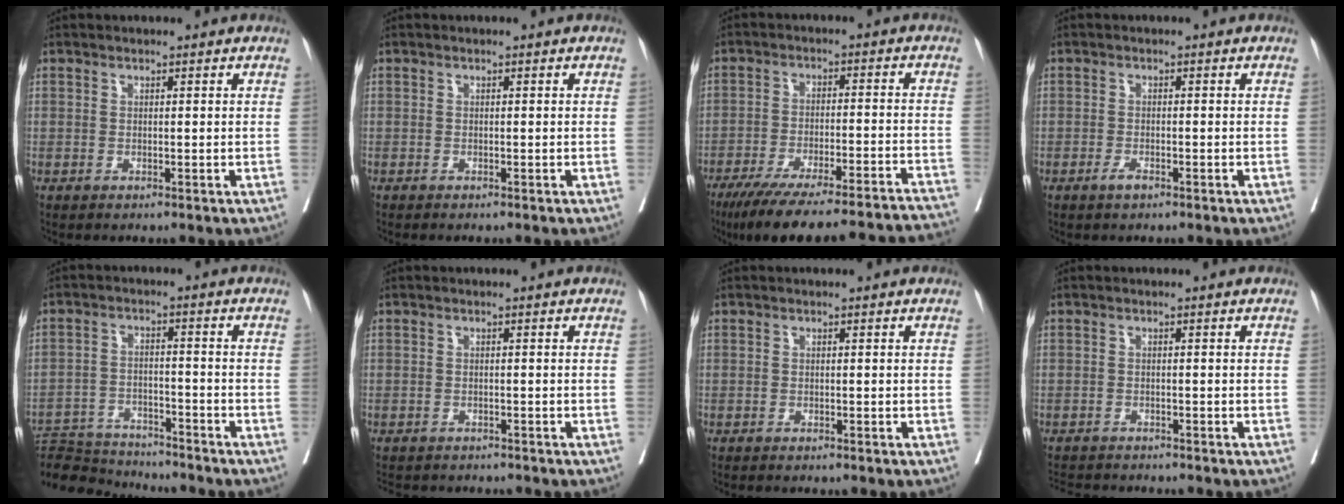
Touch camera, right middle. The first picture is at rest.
{"total": 0.8, "force": [-0.7, 0.1, 0.3], "torque": [-0.007, -0.002, -0.010]}
{"total": 26.8, "force": [-24.1, 1.7, 11.6], "torque": [-0.120, -0.035, -0.322]}
{"total": 1.4, "force": [-1.0, 0.4, 1.0], "torque": [-0.020, 0.000, -0.016]}
{"total": 11.9, "force": [-11.5, 1.5, 2.6], "torque": [-0.038, 0.004, -0.184]}
{"total": 7.4, "force": [-6.8, 2.1, 2.1], "torque": [-0.033, -0.003, -0.089]}
{"total": 3.1, "force": [-2.8, 0.4, 1.4], "torque": [-0.020, -0.004, -0.032]}
{"total": 6.4, "force": [-6.1, 0.8, 1.7], "torque": [-0.022, -0.007, -0.094]}